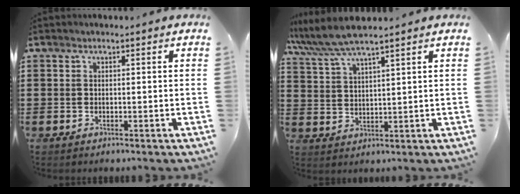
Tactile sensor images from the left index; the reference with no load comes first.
{"total": 6.0, "force": [5.1, 0.3, 3.2], "torque": [-0.076, -0.013, 0.092]}